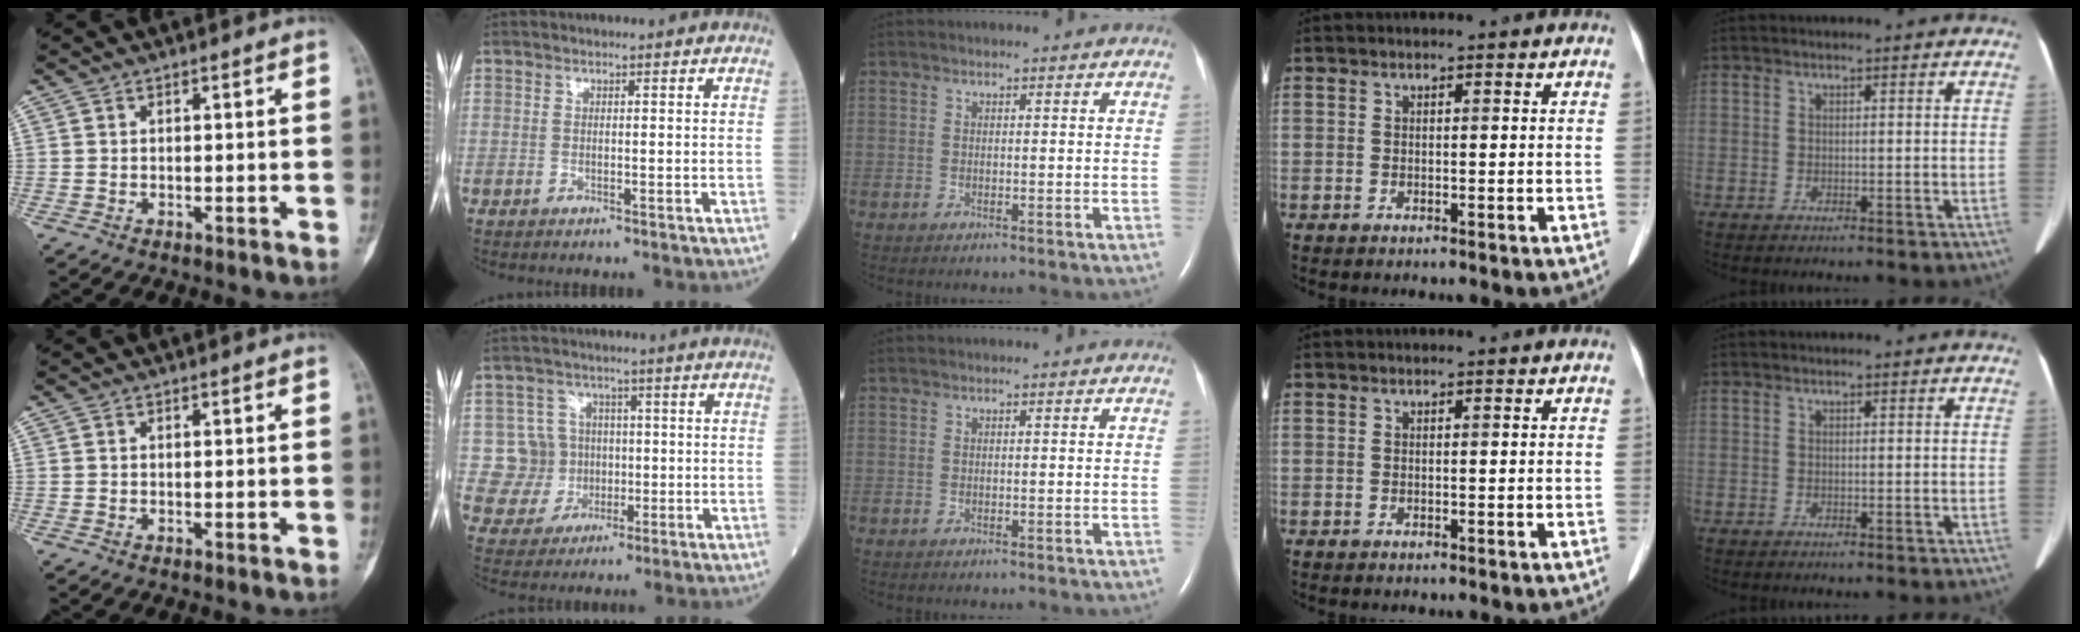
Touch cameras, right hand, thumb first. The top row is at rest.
{"index": {"total": 6.9, "force": [0.1, 6.9, 0.5], "torque": [-0.012, 0.016, 0.010]}}